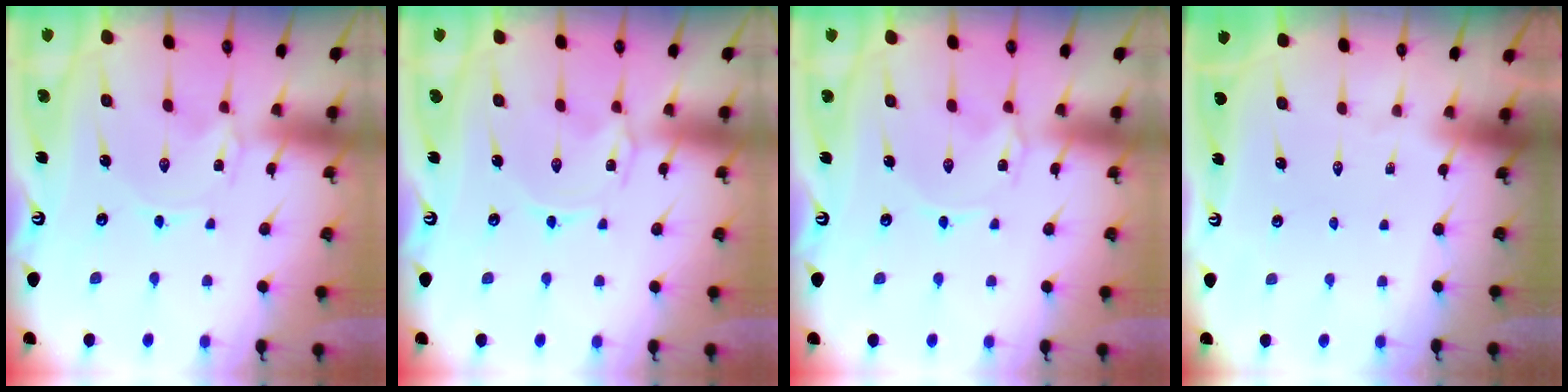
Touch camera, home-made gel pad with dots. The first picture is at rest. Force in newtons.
{"total": 1.5, "press": 1.5, "slide": 0.3}
{"total": 1.5, "press": 1.5, "slide": 0.1}
{"total": 0.0}